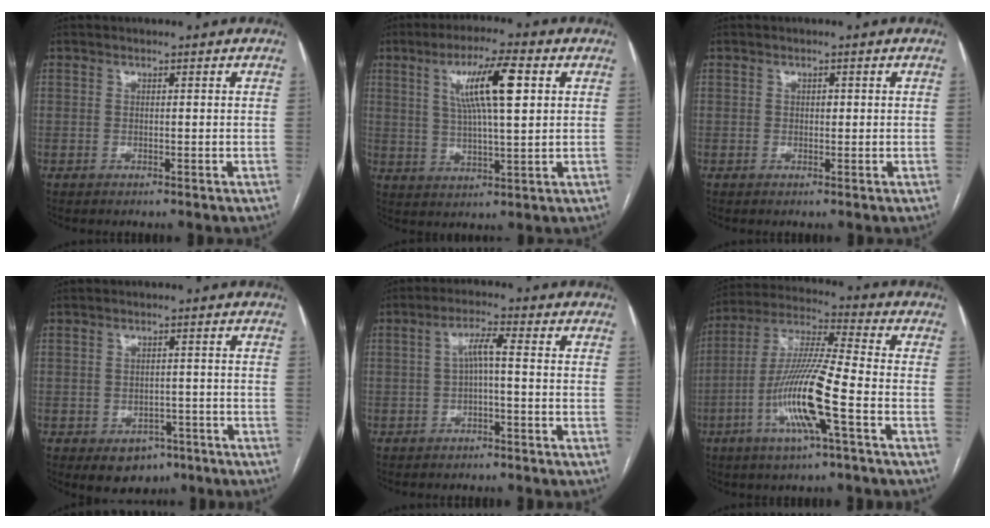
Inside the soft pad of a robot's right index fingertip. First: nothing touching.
{"total": 10.4, "force": [3.3, 1.2, 9.8], "torque": [-0.173, 0.011, 0.058]}
{"total": 0.8, "force": [0.1, 0.5, 0.5], "torque": [-0.005, 0.002, -0.001]}
{"total": 5.3, "force": [-2.8, 4.0, 2.2], "torque": [-0.019, 0.007, -0.027]}
{"total": 3.9, "force": [-0.2, 0.5, 3.8], "torque": [-0.068, 0.018, -0.003]}
{"total": 14.0, "force": [-4.8, 0.4, 13.1], "torque": [-0.263, -0.002, -0.097]}